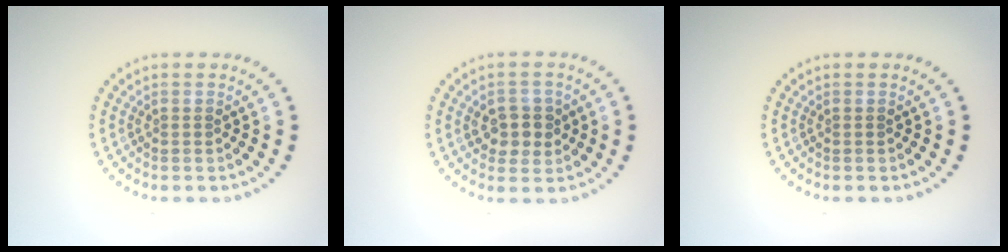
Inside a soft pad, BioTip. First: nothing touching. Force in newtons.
{"total": 2.9, "press": 2.8, "slide": 0.7}
{"total": 0.0}